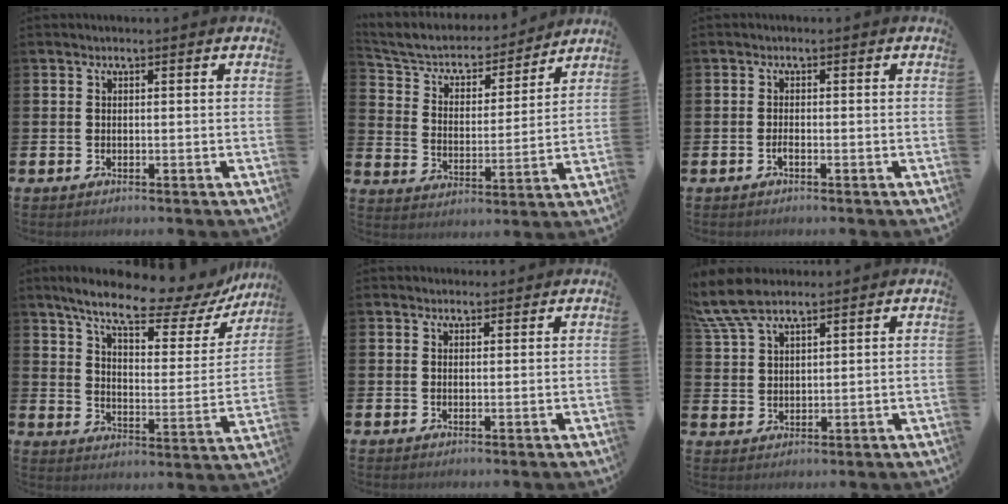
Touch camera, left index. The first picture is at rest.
{"total": 6.7, "force": [6.1, 2.4, 1.3], "torque": [-0.066, -0.046, 0.106]}
{"total": 0.7, "force": [-0.5, 0.1, 0.5], "torque": [-0.017, 0.000, -0.008]}
{"total": 10.7, "force": [9.1, 2.4, 5.0], "torque": [-0.118, -0.058, 0.151]}
{"total": 1.4, "force": [1.3, 0.5, -0.1], "torque": [0.007, -0.001, 0.024]}
{"total": 7.6, "force": [6.5, 2.0, 3.3], "torque": [-0.083, -0.016, 0.122]}